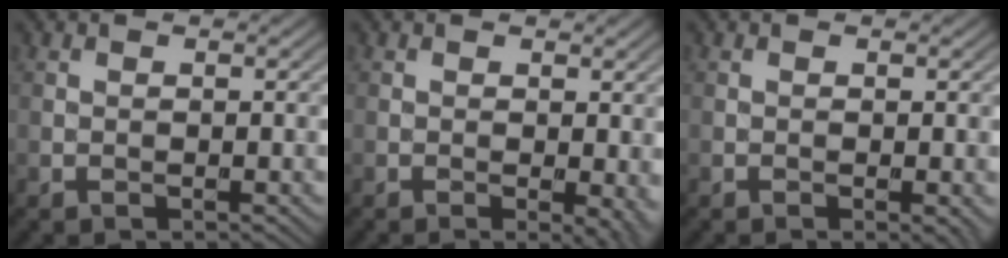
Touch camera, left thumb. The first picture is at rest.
{"total": 3.0, "force": [-0.5, 0.7, 2.8], "torque": [-0.036, -0.006, -0.007]}
{"total": 1.3, "force": [-0.4, 0.1, 1.2], "torque": [-0.015, -0.004, -0.005]}